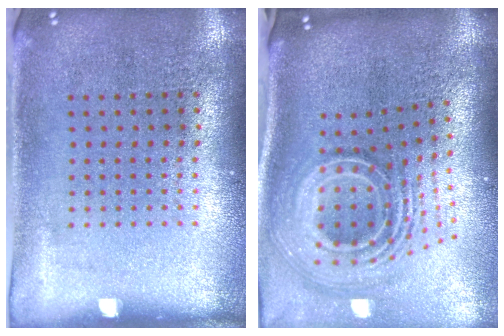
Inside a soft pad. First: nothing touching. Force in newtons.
{"total": 3.2, "press": 2.0, "slide": 2.5}